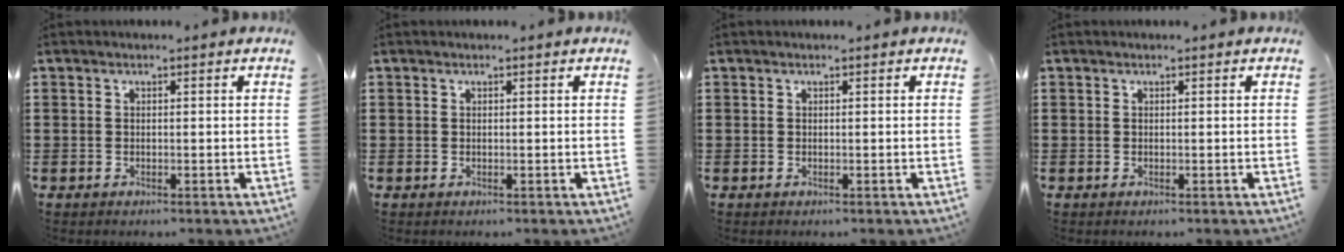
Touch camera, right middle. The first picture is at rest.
{"total": 0.0}
{"total": 0.0}
{"total": 0.0}